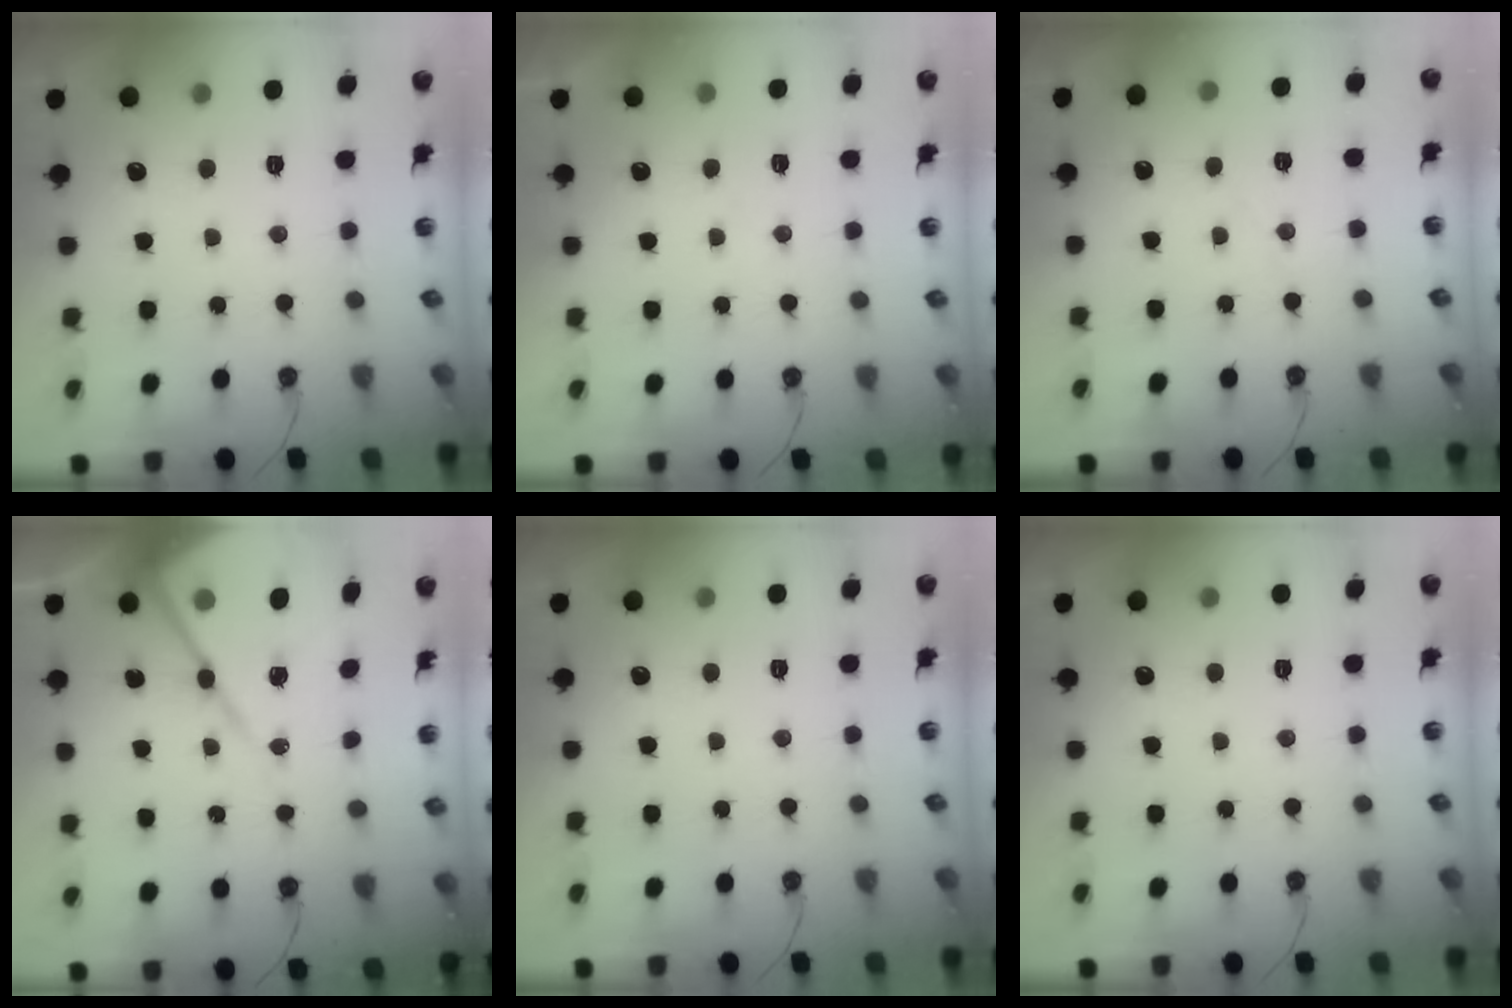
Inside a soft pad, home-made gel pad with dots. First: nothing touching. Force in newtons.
{"total": 3.4, "press": 3.3, "slide": 0.5}
{"total": 4.5, "press": 4.5, "slide": 0.7}
{"total": 16.8, "press": 16.8, "slide": 1.7}
{"total": 0.0}
{"total": 0.0}